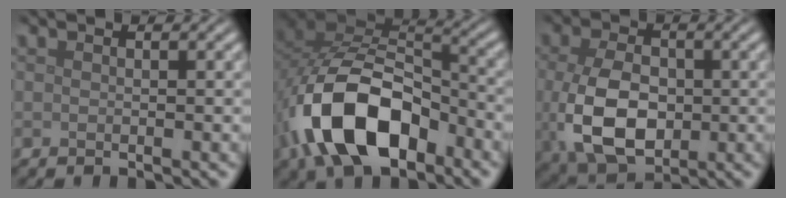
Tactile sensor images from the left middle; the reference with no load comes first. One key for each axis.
{"total": 12.2, "fx": -5.2, "fy": 6.9, "fz": 8.6, "tx": -0.181, "ty": -0.002, "tz": -0.095}
{"total": 8.0, "fx": -0.9, "fy": 5.3, "fz": 5.9, "tx": -0.135, "ty": -0.019, "tz": -0.007}